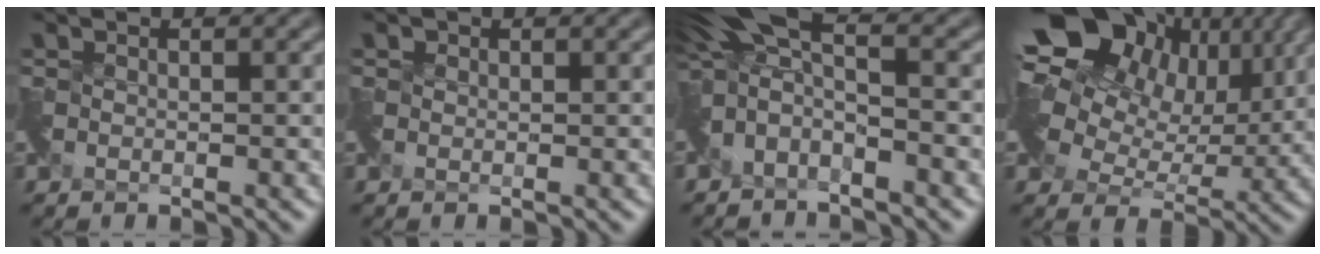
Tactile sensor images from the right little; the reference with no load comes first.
{"total": 0.6, "force": [0.0, 0.3, -0.6], "torque": [0.007, -0.001, 0.004]}
{"total": 4.8, "force": [-0.7, 2.4, 4.2], "torque": [-0.083, 0.010, -0.027]}
{"total": 14.2, "force": [6.6, 9.5, 8.3], "torque": [-0.156, 0.041, 0.098]}